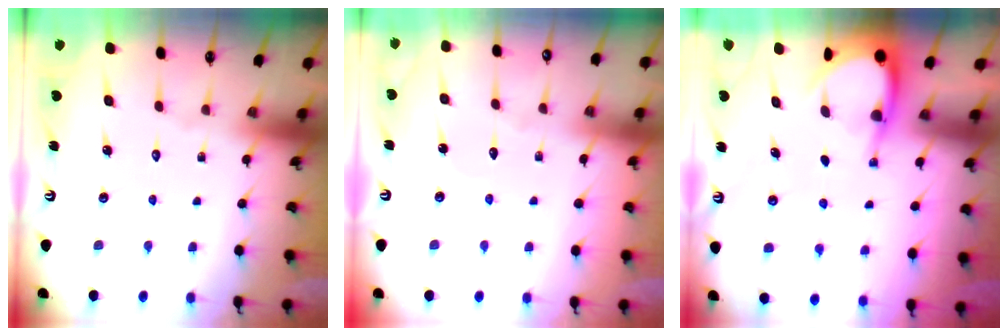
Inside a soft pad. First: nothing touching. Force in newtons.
{"total": 2.6, "press": 2.6, "slide": 0.3}
{"total": 4.2, "press": 4.2, "slide": 0.4}